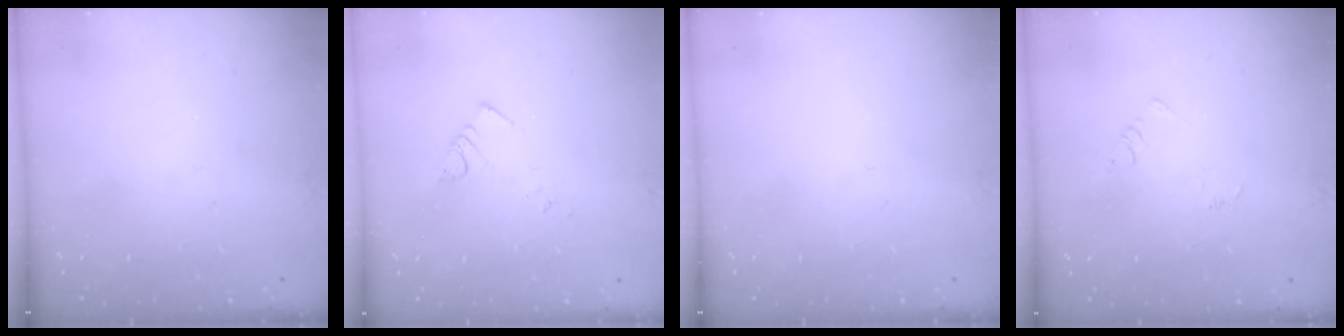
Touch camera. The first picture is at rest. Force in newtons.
{"total": 2.5, "press": 2.5, "slide": 0.3}
{"total": 0.0}
{"total": 2.4, "press": 2.4, "slide": 0.3}